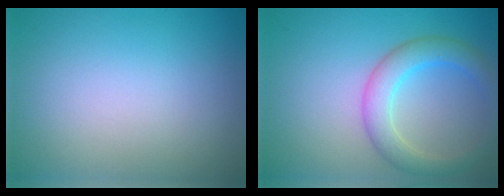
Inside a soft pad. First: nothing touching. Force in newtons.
{"total": 4.0, "press": 4.0, "slide": 0.2}